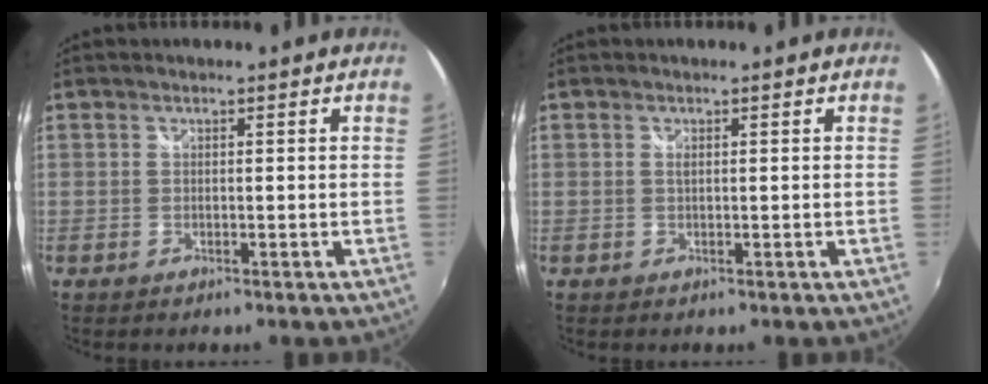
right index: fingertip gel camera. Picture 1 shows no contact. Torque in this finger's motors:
{"motor_torque": [0.14, 0.00, 0.01, 0.02]}